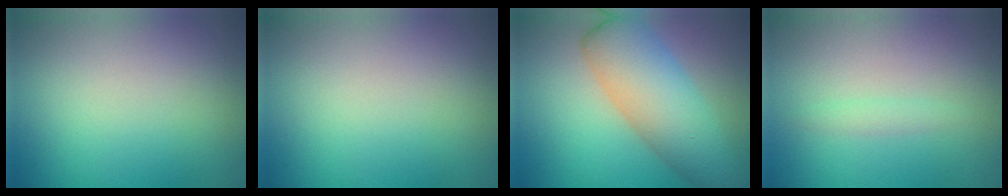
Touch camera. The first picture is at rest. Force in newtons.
{"total": 0.0}
{"total": 7.6, "press": 7.6, "slide": 0.2}
{"total": 1.0, "press": 1.0, "slide": 0.0}